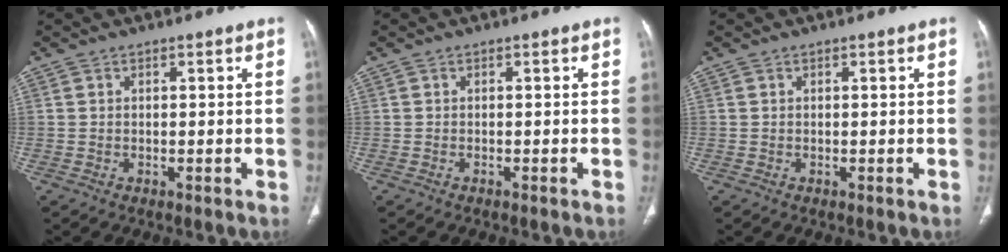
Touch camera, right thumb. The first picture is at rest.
{"total": 0.6, "force": [-0.5, 0.1, 0.4], "torque": [-0.010, 0.001, -0.004]}
{"total": 0.0}